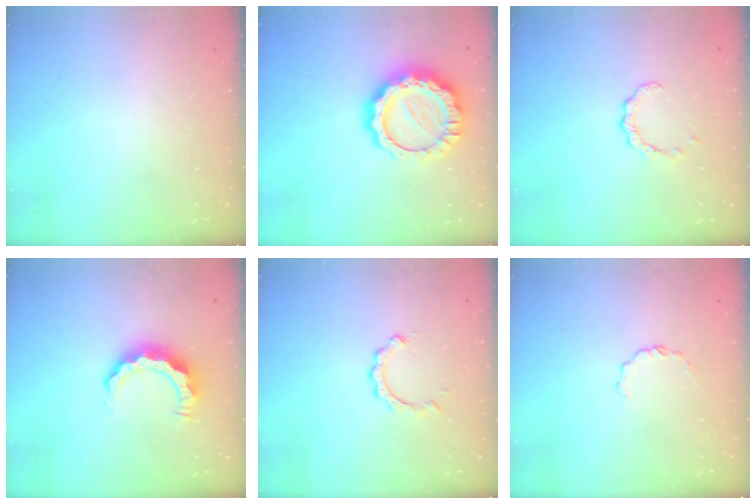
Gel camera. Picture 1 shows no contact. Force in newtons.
{"total": 15.8, "press": 15.8, "slide": 1.0}
{"total": 1.8, "press": 1.8, "slide": 0.3}
{"total": 8.0, "press": 8.0, "slide": 0.1}
{"total": 2.0, "press": 2.0, "slide": 0.2}
{"total": 3.3, "press": 3.3, "slide": 0.3}